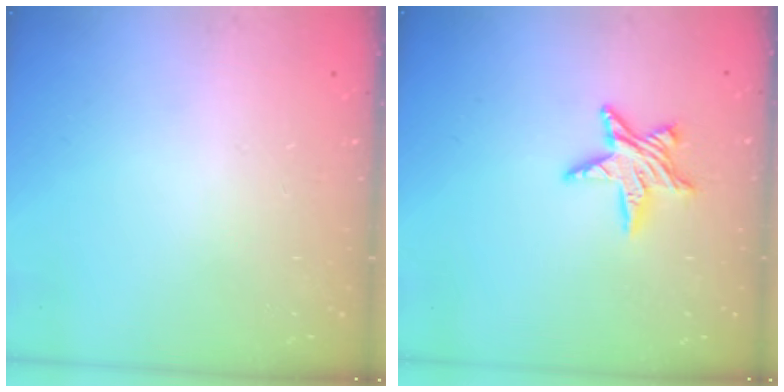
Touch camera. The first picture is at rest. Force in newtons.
{"total": 8.6, "press": 8.5, "slide": 0.6}